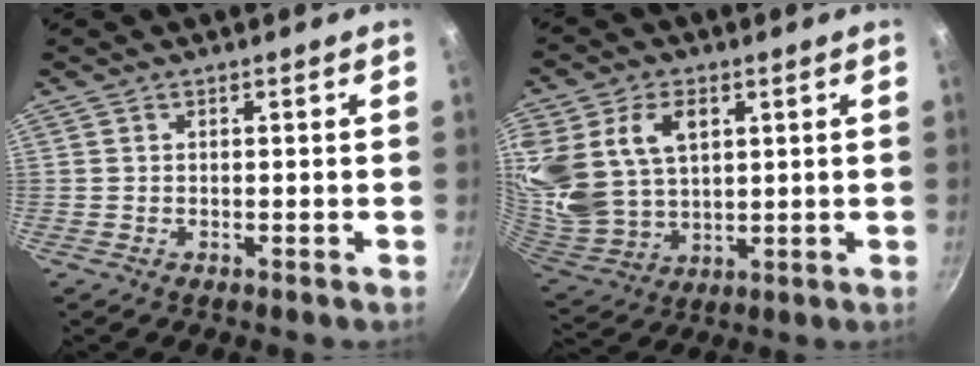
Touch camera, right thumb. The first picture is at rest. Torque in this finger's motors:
{"motor_torque": [1.52, 3.01, 1.67, 0.52, 0.24]}